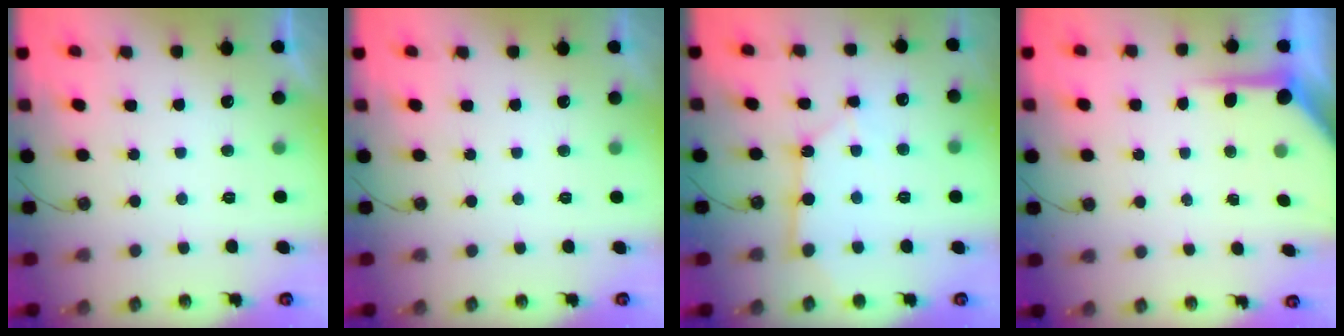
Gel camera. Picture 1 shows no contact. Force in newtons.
{"total": 0.0}
{"total": 7.3, "press": 7.3, "slide": 0.7}
{"total": 6.5, "press": 6.5, "slide": 0.5}